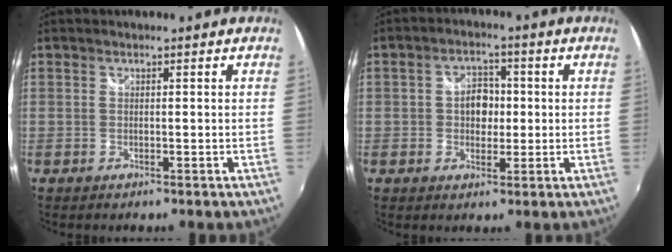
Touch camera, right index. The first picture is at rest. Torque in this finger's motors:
{"motor_torque": [0.11, -0.01, 0.13, 0.05]}